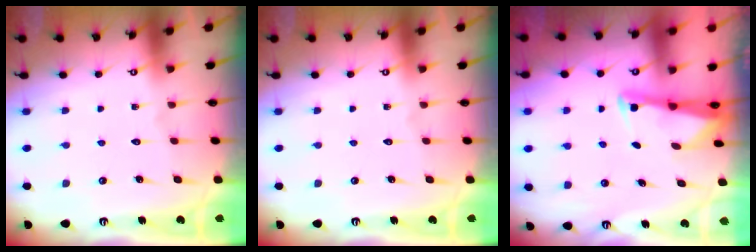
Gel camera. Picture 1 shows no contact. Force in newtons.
{"total": 0.0}
{"total": 2.7, "press": 2.7, "slide": 0.3}